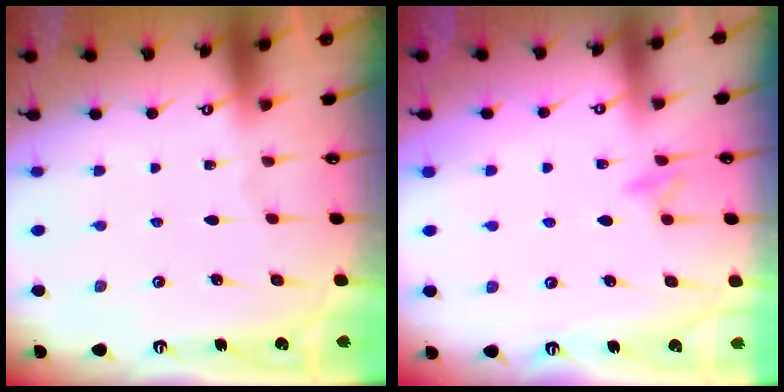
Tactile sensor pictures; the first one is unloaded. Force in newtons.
{"total": 7.9, "press": 7.9, "slide": 0.8}